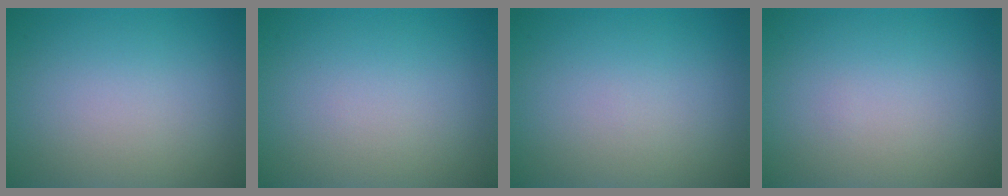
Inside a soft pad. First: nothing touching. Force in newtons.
{"total": 0.0}
{"total": 0.0}
{"total": 0.0}